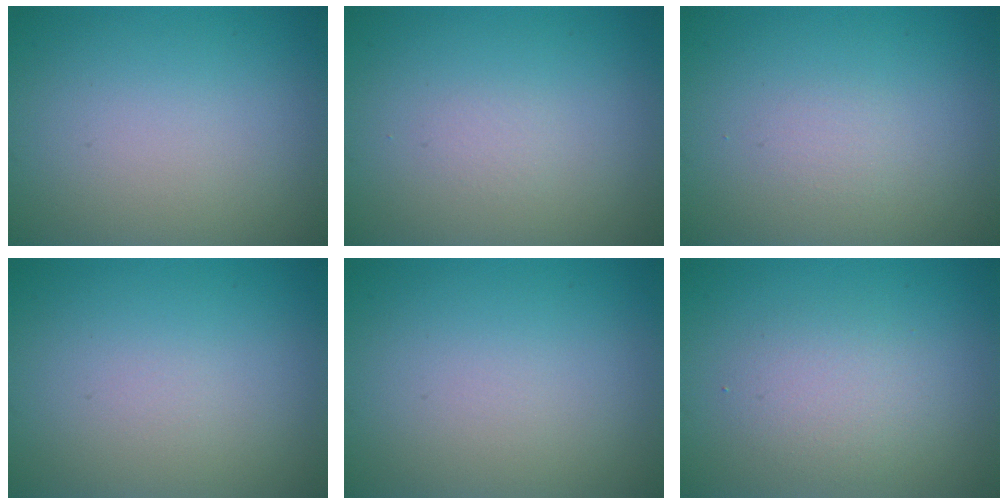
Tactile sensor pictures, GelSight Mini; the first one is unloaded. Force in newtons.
{"total": 0.5, "press": 0.5, "slide": 0.1}
{"total": 0.7, "press": 0.7, "slide": 0.1}
{"total": 0.0}
{"total": 0.0}
{"total": 2.4, "press": 2.4, "slide": 0.0}